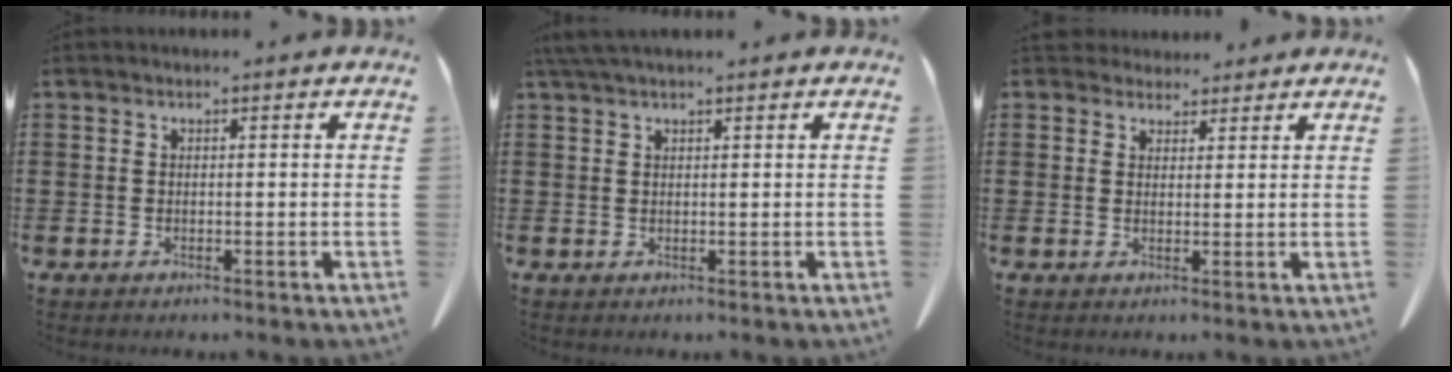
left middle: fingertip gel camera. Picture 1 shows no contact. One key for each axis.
{"total": 2.2, "fx": 1.7, "fy": 0.3, "fz": 1.3, "tx": -0.030, "ty": 0.000, "tz": 0.032}
{"total": 2.9, "fx": 2.6, "fy": 1.2, "fz": 0.2, "tx": -0.004, "ty": -0.003, "tz": 0.049}